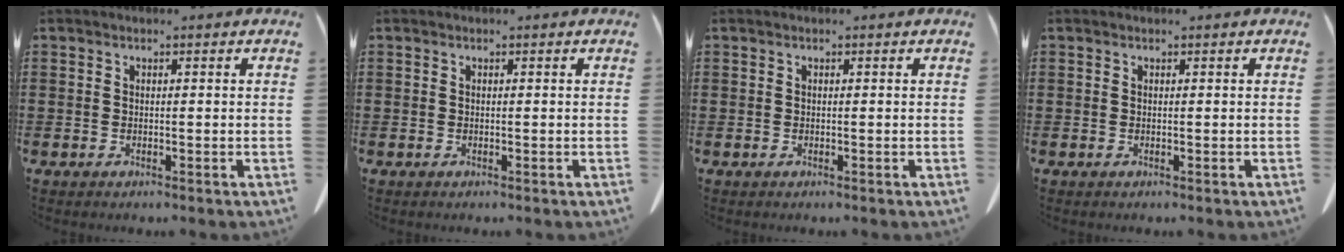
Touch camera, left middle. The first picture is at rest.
{"total": 0.0}
{"total": 0.0}
{"total": 0.0}